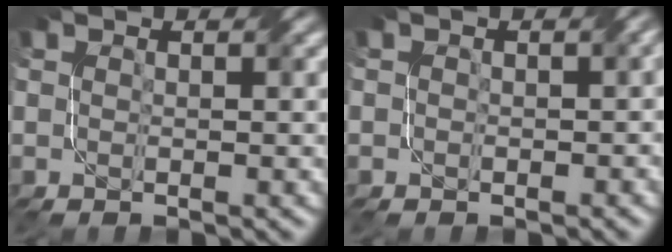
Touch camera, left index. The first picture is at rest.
{"total": 1.6, "force": [0.2, 1.2, 1.0], "torque": [-0.013, -0.003, -0.001]}